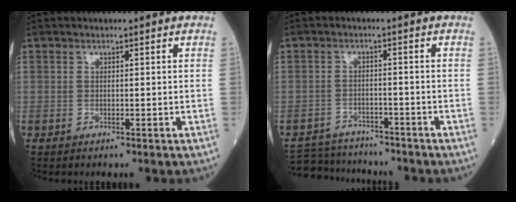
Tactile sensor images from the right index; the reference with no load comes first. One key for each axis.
{"total": 7.8, "fx": -7.5, "fy": 2.2, "fz": 0.8, "tx": -0.010, "ty": 0.005, "tz": -0.116}